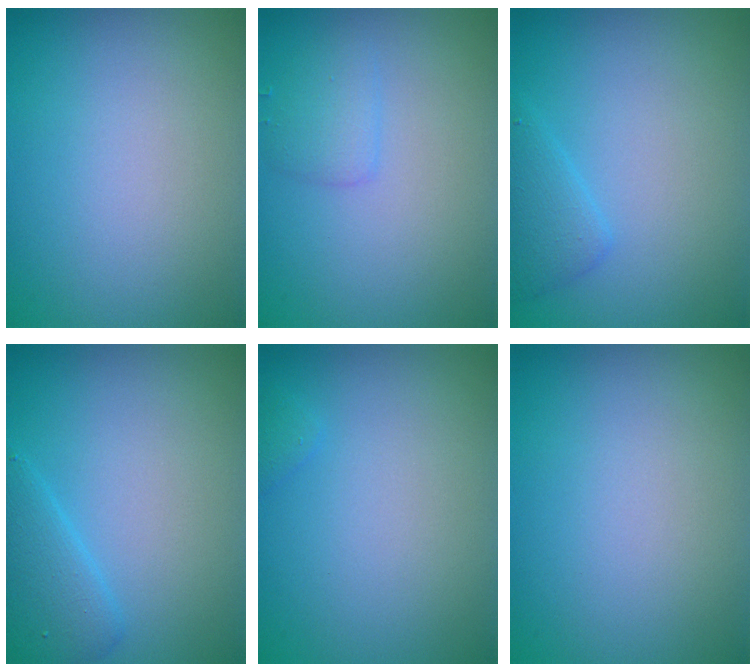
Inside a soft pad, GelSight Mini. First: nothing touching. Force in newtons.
{"total": 1.5, "press": 1.5, "slide": 0.2}
{"total": 1.9, "press": 1.9, "slide": 0.1}
{"total": 2.9, "press": 2.9, "slide": 0.2}
{"total": 0.6, "press": 0.6, "slide": 0.1}
{"total": 0.0}